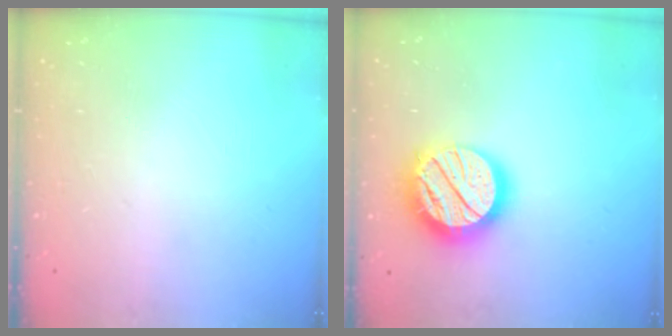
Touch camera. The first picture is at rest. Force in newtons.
{"total": 22.2, "press": 22.1, "slide": 2.0}